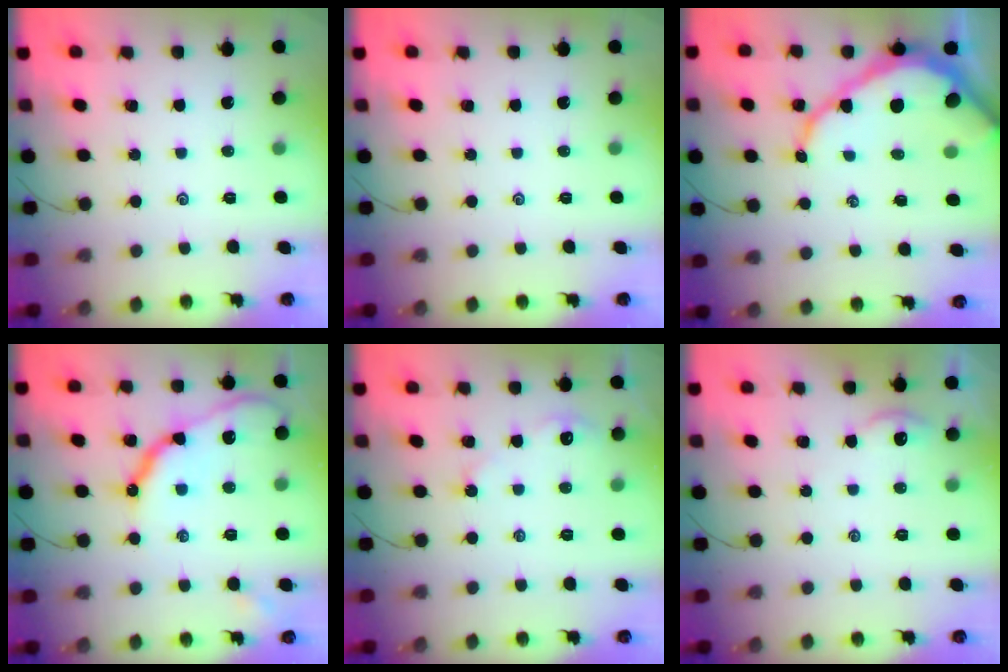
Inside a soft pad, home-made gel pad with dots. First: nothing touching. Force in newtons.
{"total": 0.0}
{"total": 12.7, "press": 12.7, "slide": 0.9}
{"total": 13.0, "press": 13.0, "slide": 1.1}
{"total": 2.8, "press": 2.8, "slide": 0.4}
{"total": 1.6, "press": 1.5, "slide": 0.3}